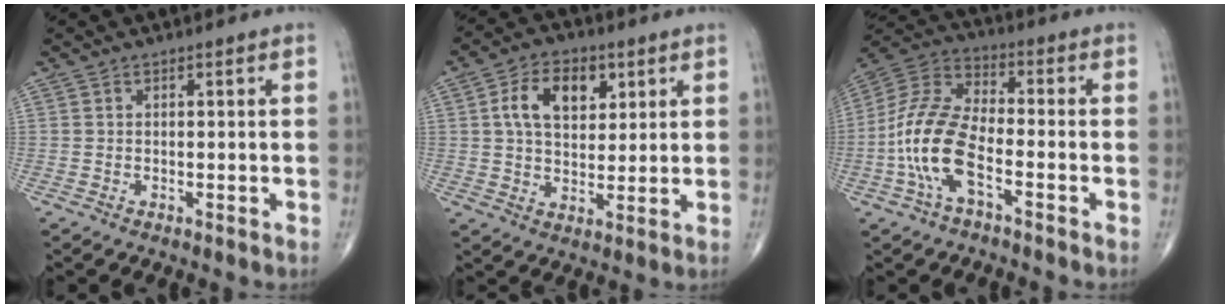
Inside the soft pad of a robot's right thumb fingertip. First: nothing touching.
{"total": 10.5, "force": [3.5, 6.6, 7.4], "torque": [-0.103, -0.005, 0.058]}
{"total": 13.8, "force": [-4.5, 6.1, 11.5], "torque": [-0.247, 0.036, -0.092]}